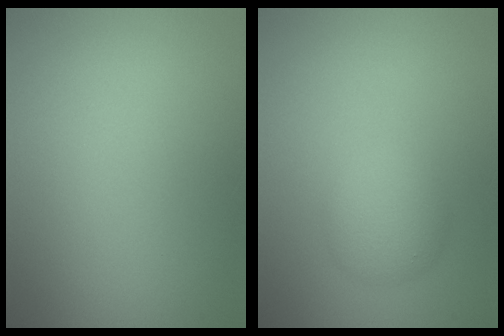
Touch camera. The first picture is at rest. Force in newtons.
{"total": 2.9, "press": 2.9, "slide": 0.1}